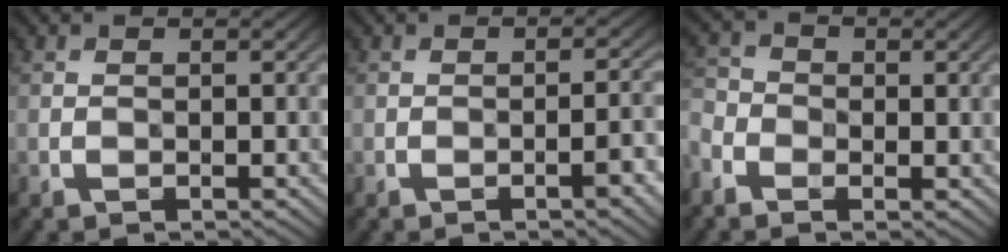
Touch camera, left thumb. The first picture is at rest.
{"total": 3.2, "force": [-1.4, 0.5, 2.9], "torque": [-0.039, 0.010, -0.024]}
{"total": 4.0, "force": [-2.0, 2.9, 1.9], "torque": [-0.062, -0.004, -0.051]}